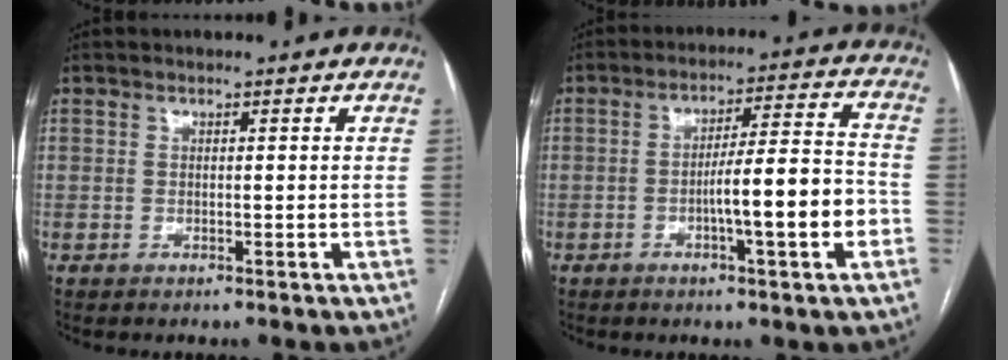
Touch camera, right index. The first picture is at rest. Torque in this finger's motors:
{"motor_torque": [1.63, -0.50, 0.73, 0.14]}